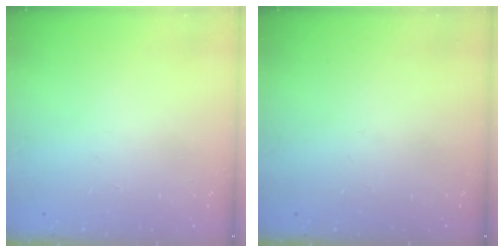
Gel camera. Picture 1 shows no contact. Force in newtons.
{"total": 0.0}